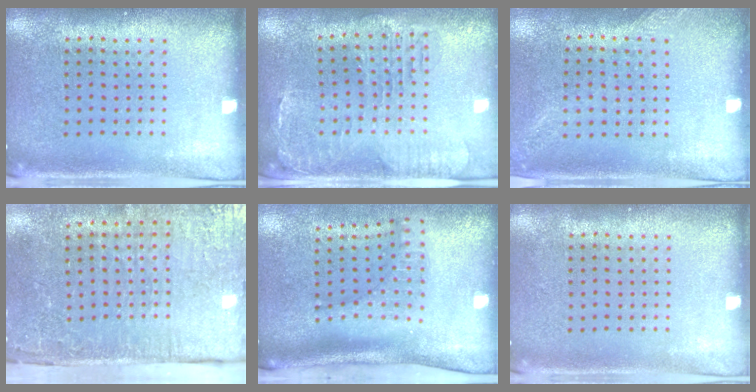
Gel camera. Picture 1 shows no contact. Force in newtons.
{"total": 1.4, "press": 1.4, "slide": 0.4}
{"total": 1.3, "press": 1.2, "slide": 0.5}
{"total": 5.1, "press": 4.1, "slide": 3.1}
{"total": 2.1, "press": 1.5, "slide": 1.5}
{"total": 0.0}